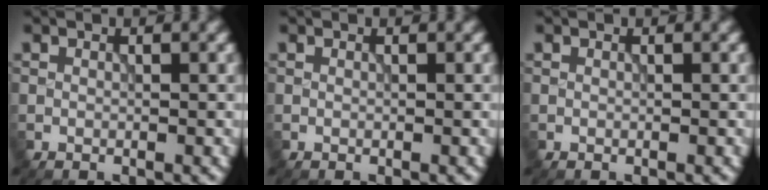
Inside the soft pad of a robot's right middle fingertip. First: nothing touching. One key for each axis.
{"total": 0.0}
{"total": 0.0}